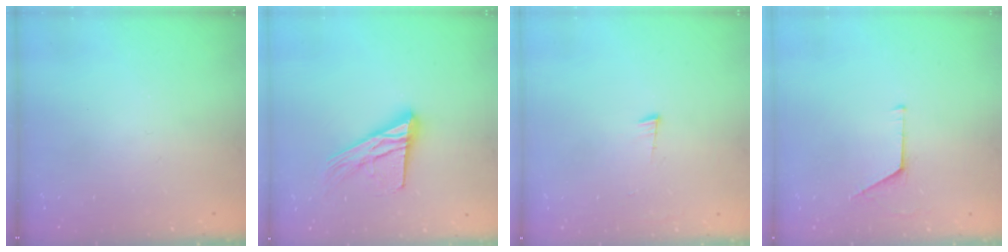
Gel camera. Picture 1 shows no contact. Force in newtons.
{"total": 16.0, "press": 15.9, "slide": 1.3}
{"total": 2.8, "press": 2.7, "slide": 0.5}
{"total": 5.2, "press": 5.1, "slide": 0.4}